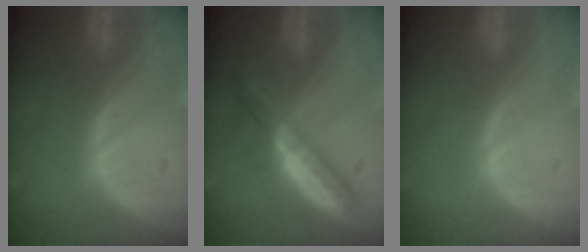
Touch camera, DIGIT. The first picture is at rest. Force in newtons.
{"total": 5.1, "press": 4.8, "slide": 1.7}
{"total": 0.0}